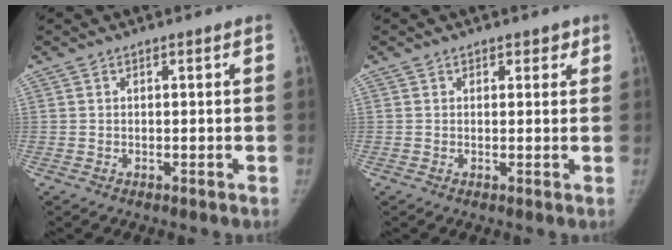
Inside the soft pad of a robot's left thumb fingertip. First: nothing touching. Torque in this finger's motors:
{"motor_torque": [-0.17, 0.04, 0.03, 0.07, 0.00]}